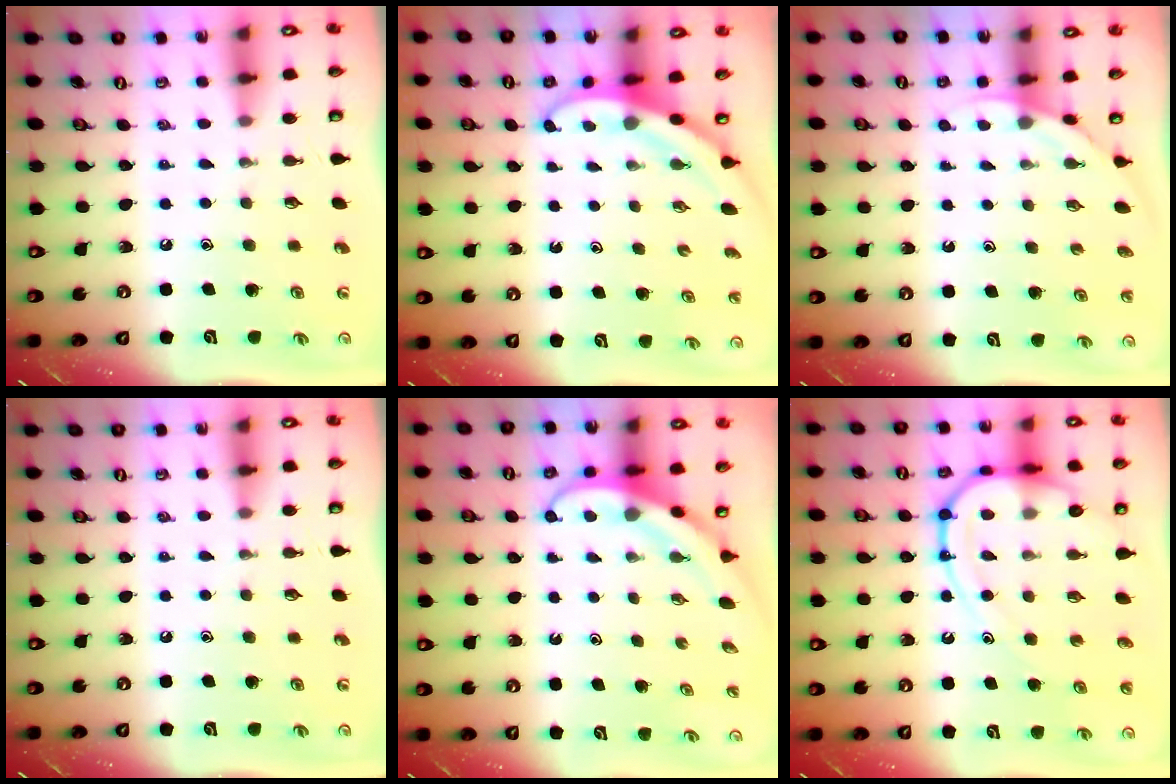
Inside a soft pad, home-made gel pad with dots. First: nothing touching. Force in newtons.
{"total": 3.2, "press": 3.2, "slide": 0.1}
{"total": 2.6, "press": 2.6, "slide": 0.1}
{"total": 0.0}
{"total": 3.8, "press": 3.8, "slide": 0.4}
{"total": 13.3, "press": 13.3, "slide": 1.2}